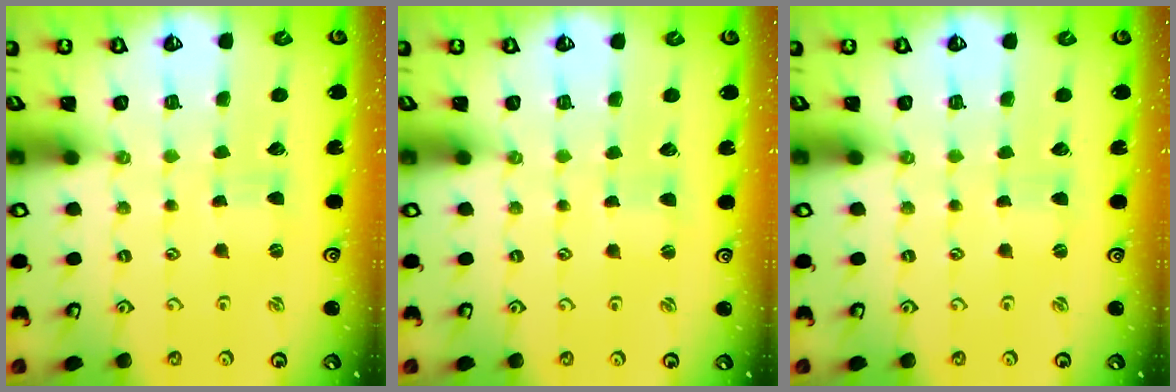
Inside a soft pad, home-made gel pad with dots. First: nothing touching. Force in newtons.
{"total": 0.0}
{"total": 0.0}